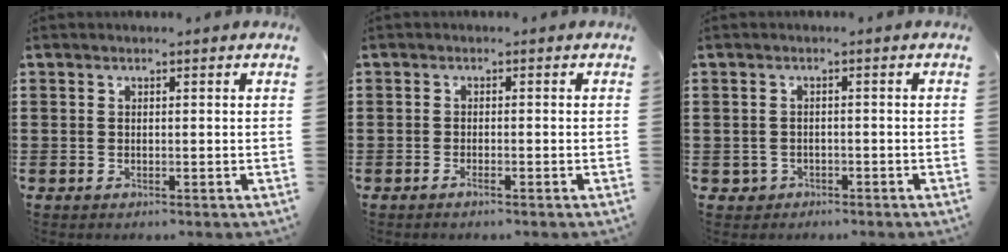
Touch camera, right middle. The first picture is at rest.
{"total": 1.0, "force": [-0.7, 0.1, 0.7], "torque": [-0.014, -0.004, -0.012]}
{"total": 1.3, "force": [-1.0, 0.8, 0.1], "torque": [-0.009, -0.001, -0.024]}